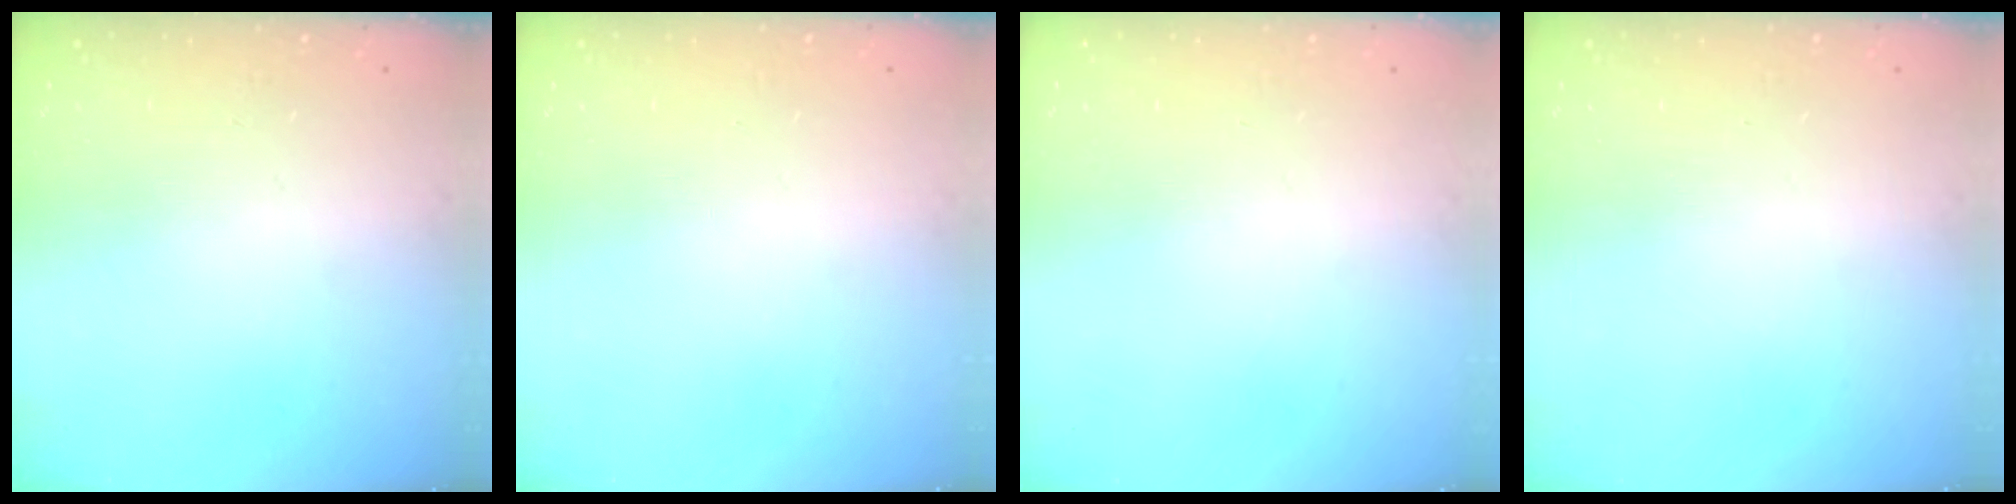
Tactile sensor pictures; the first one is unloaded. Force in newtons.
{"total": 0.0}
{"total": 0.0}
{"total": 0.0}